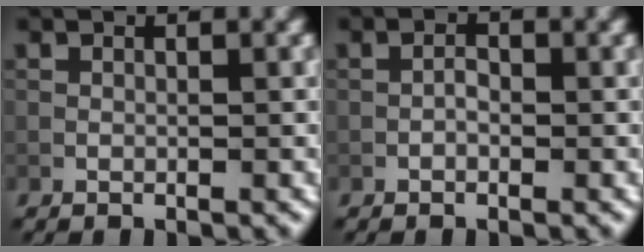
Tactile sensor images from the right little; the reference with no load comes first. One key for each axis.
{"total": 1.0, "fx": -0.4, "fy": 0.5, "fz": 0.7, "tx": -0.012, "ty": 0.003, "tz": -0.009}